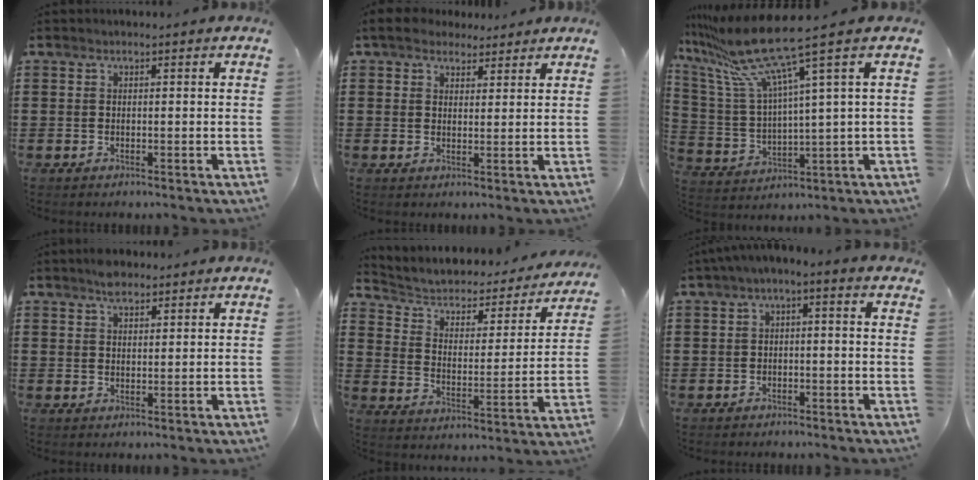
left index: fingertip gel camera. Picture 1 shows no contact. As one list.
[{"total": 4.5, "force": [3.6, 2.3, 1.2], "torque": [-0.038, 0.007, 0.069]}, {"total": 12.5, "force": [8.4, 0.4, 9.2], "torque": [-0.237, -0.053, 0.132]}, {"total": 3.0, "force": [2.4, 1.2, 1.3], "torque": [-0.021, 0.001, 0.044]}, {"total": 3.0, "force": [2.1, 1.9, 1.1], "torque": [-0.039, -0.021, 0.025]}, {"total": 2.0, "force": [-1.7, 0.2, 1.0], "torque": [-0.024, -0.002, -0.040]}]